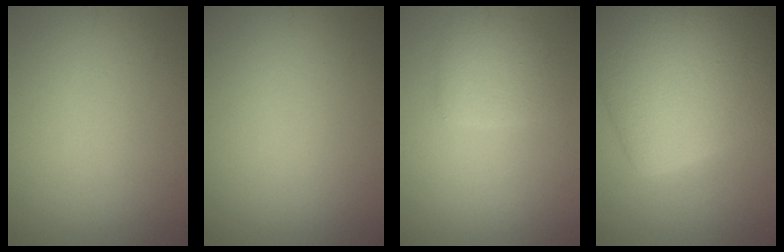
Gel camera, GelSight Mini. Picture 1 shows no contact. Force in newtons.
{"total": 0.0}
{"total": 2.5, "press": 2.5, "slide": 0.2}
{"total": 13.0, "press": 13.0, "slide": 0.5}